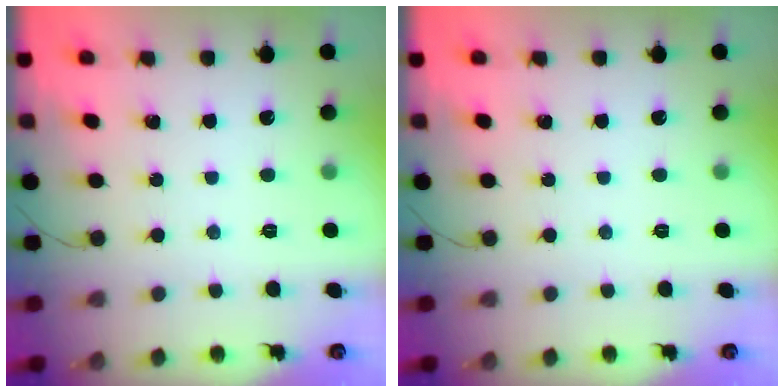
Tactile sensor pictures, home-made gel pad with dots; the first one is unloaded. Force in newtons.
{"total": 0.0}